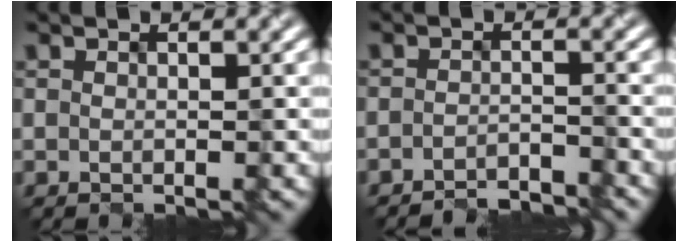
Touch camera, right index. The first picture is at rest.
{"total": 2.6, "force": [-2.6, 0.0, 0.0], "torque": [0.009, 0.001, -0.049]}